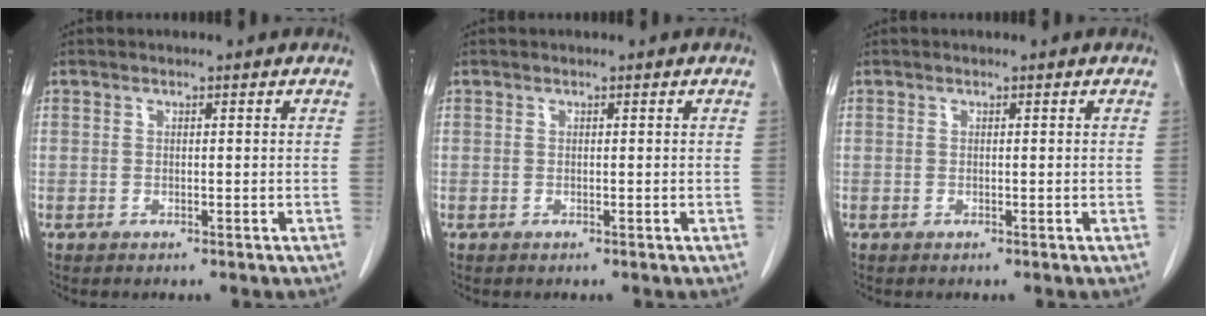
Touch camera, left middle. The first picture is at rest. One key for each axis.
{"total": 0.0}
{"total": 0.0}